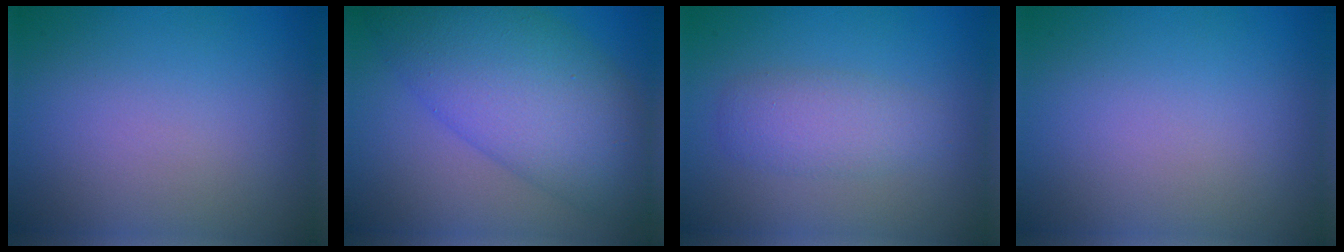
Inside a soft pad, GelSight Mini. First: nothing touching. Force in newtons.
{"total": 10.2, "press": 10.2, "slide": 0.2}
{"total": 2.8, "press": 2.8, "slide": 0.1}
{"total": 0.0}